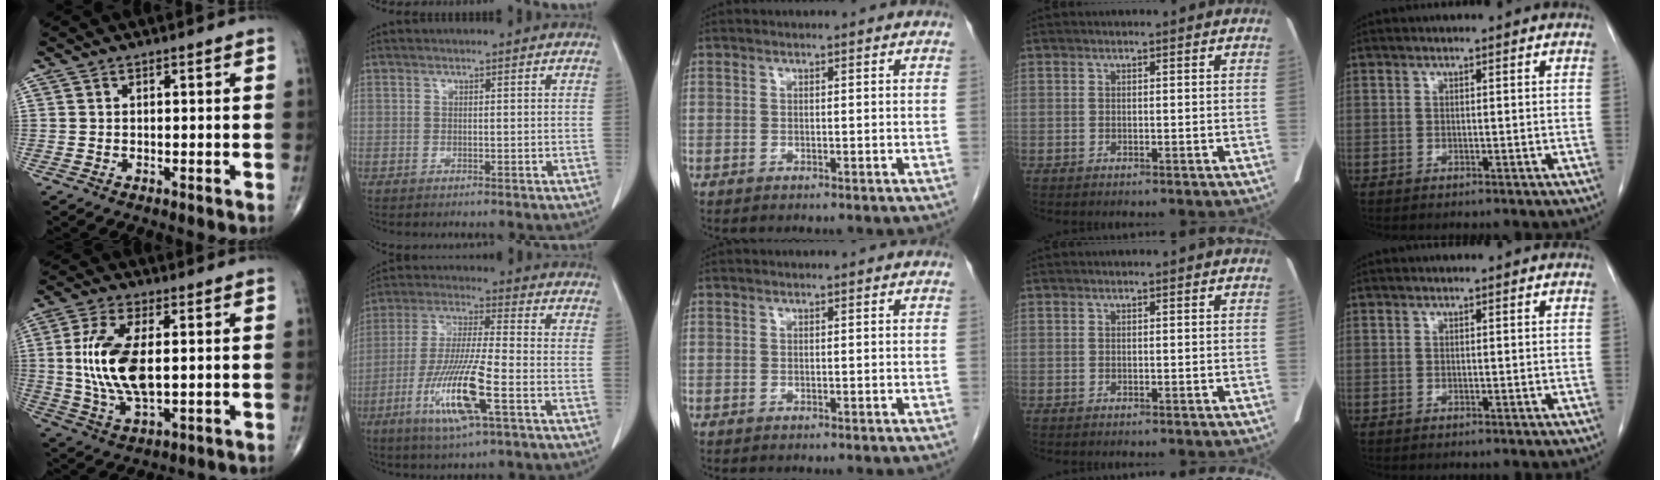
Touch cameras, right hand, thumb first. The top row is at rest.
{"thumb": {"total": 13.5, "force": [1.0, 6.1, 12.0], "torque": [-0.250, -0.009, 0.024]}, "index": {"total": 13.7, "force": [-5.2, 0.9, 12.6], "torque": [-0.256, -0.022, -0.096]}}